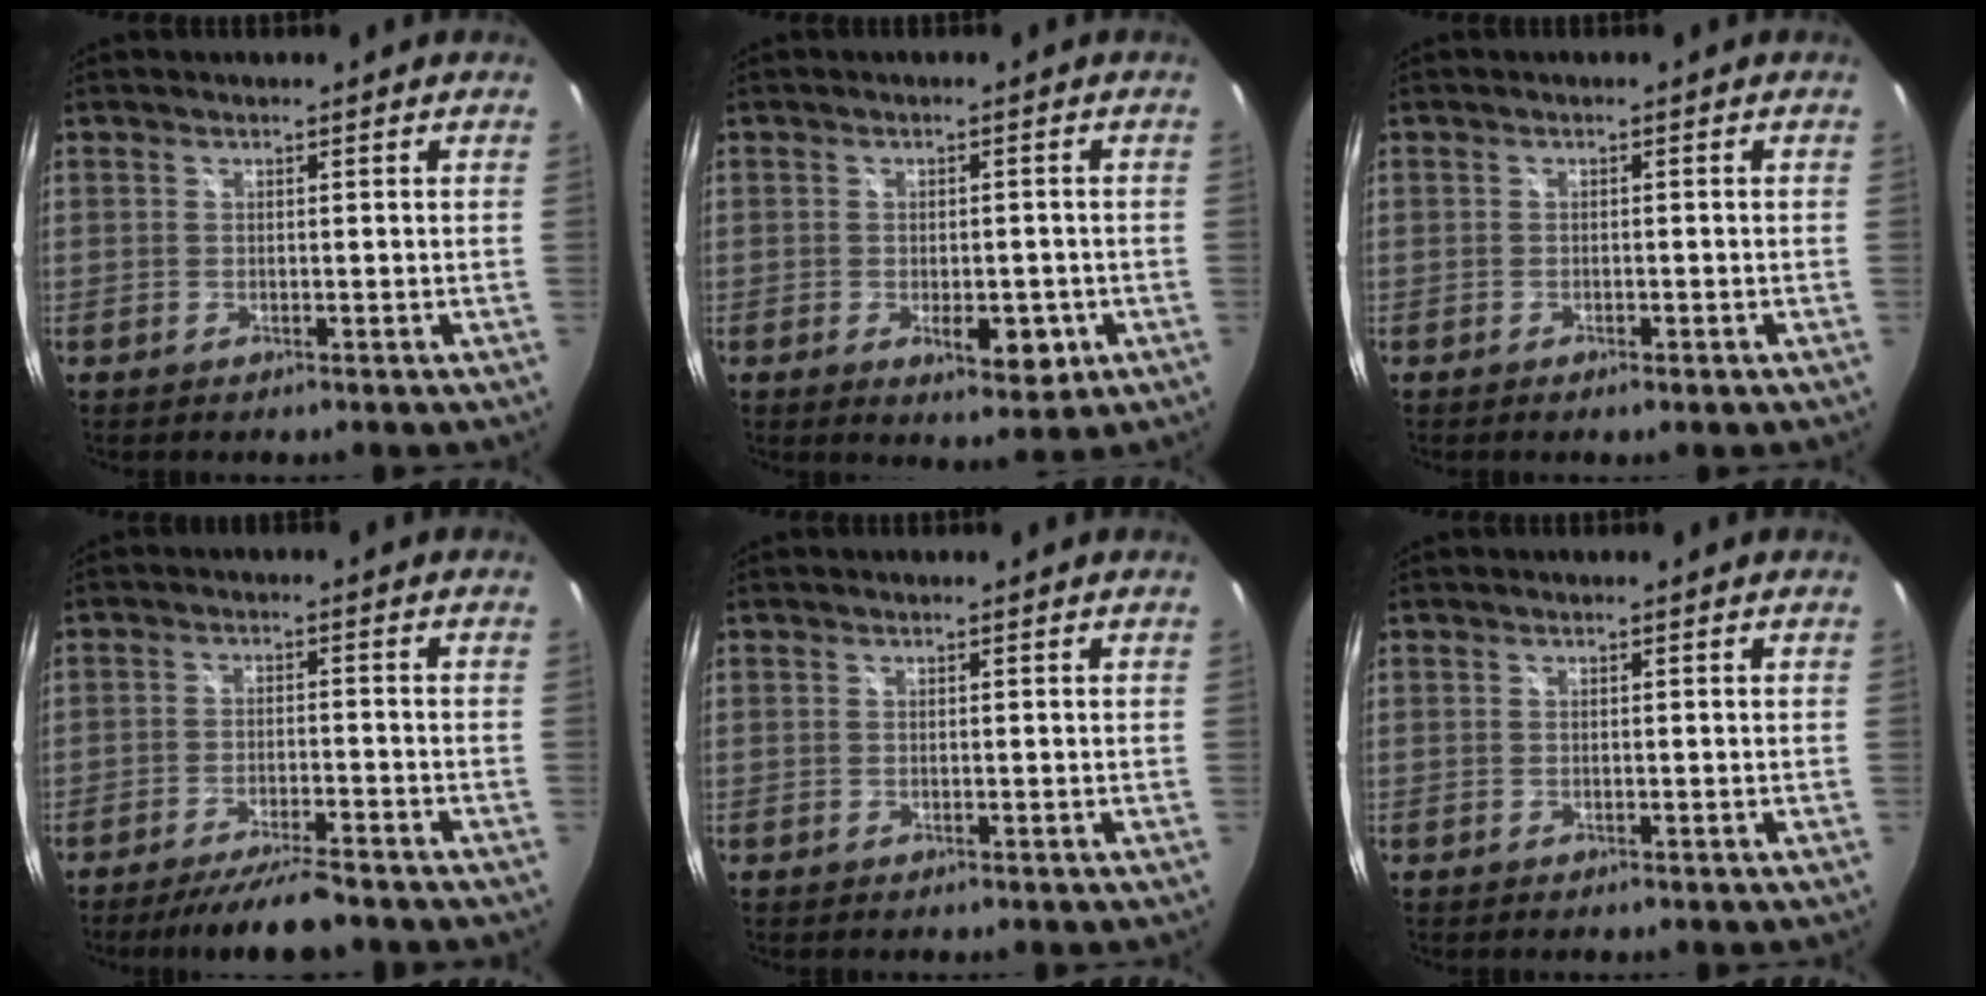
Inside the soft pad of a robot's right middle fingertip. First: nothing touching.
{"total": 6.0, "force": [-2.0, 3.2, 4.7], "torque": [-0.072, -0.009, -0.019]}
{"total": 1.2, "force": [-0.9, 0.5, 0.7], "torque": [-0.012, -0.003, -0.014]}
{"total": 9.2, "force": [-8.0, 1.0, 4.3], "torque": [-0.094, -0.010, -0.128]}
{"total": 0.0}
{"total": 0.0}